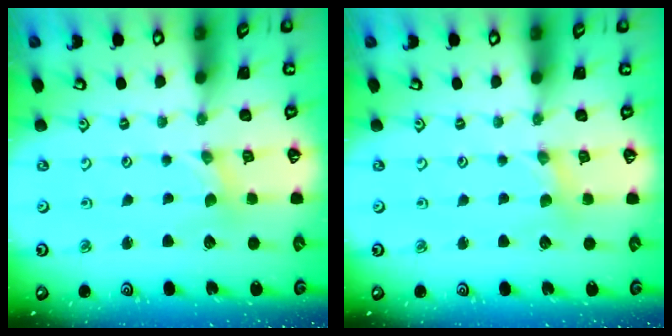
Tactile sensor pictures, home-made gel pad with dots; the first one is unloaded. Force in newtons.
{"total": 2.2, "press": 2.2, "slide": 0.4}